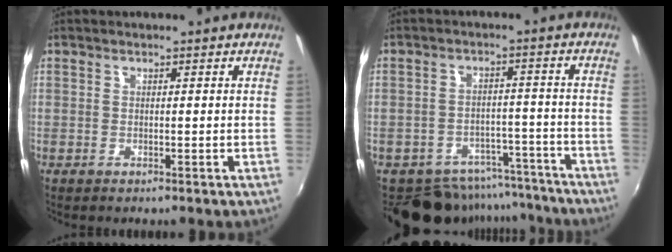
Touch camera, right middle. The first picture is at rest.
{"total": 12.8, "force": [-11.3, 5.5, 2.2], "torque": [-0.044, 0.032, -0.142]}